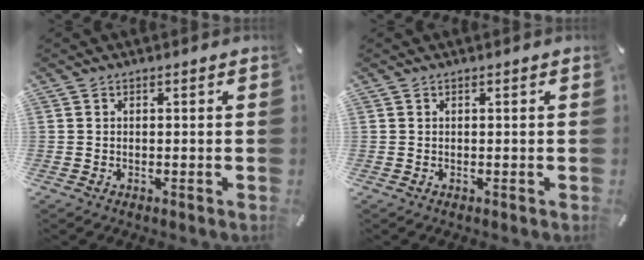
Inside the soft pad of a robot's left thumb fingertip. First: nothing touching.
{"total": 0.0}